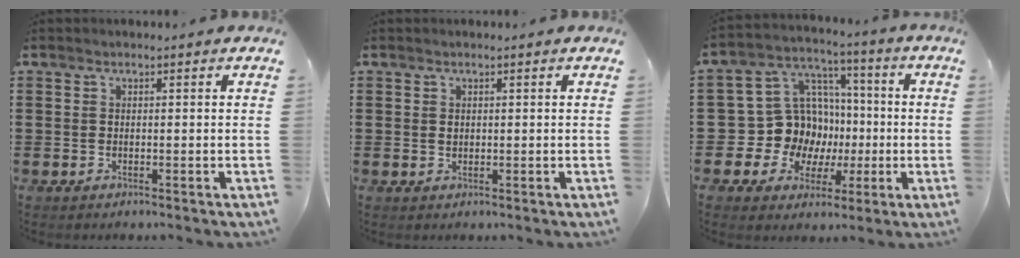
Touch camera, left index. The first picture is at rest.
{"total": 0.8, "force": [0.3, 0.5, 0.5], "torque": [-0.012, 0.002, 0.006]}
{"total": 11.8, "force": [-0.4, 11.3, 3.4], "torque": [-0.118, -0.008, 0.004]}